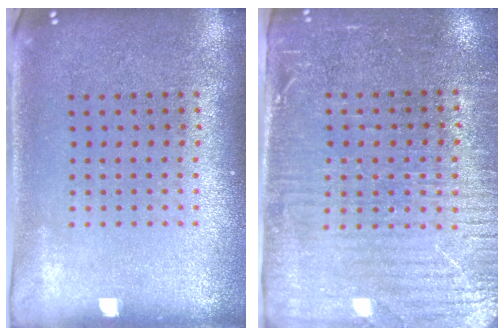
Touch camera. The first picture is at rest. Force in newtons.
{"total": 3.6, "press": 3.0, "slide": 2.0}